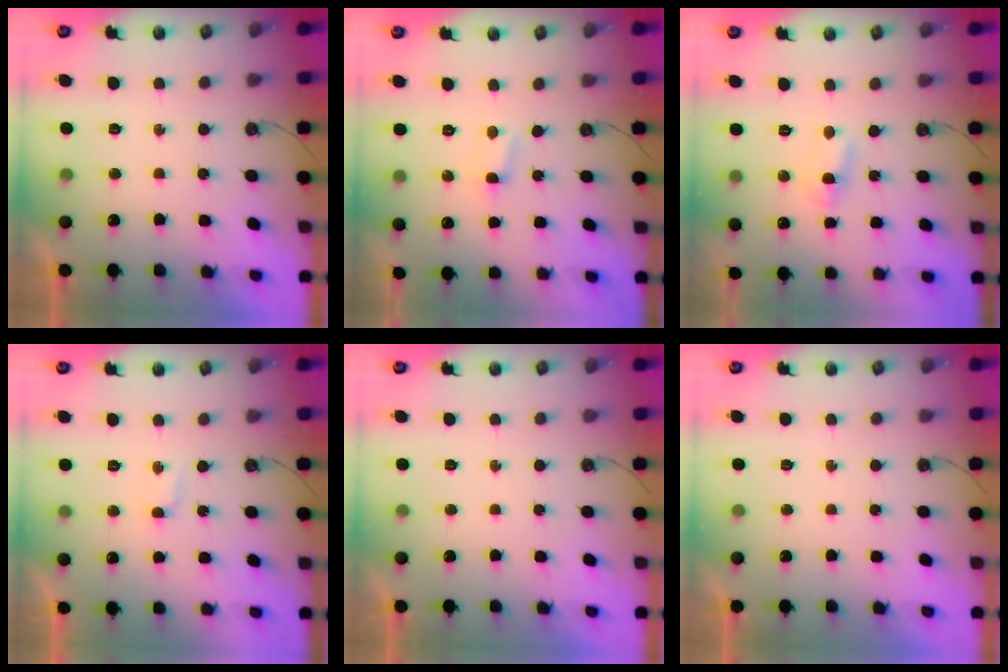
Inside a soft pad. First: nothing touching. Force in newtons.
{"total": 1.3, "press": 1.3, "slide": 0.2}
{"total": 1.8, "press": 1.8, "slide": 0.3}
{"total": 1.6, "press": 1.4, "slide": 0.7}
{"total": 0.0}
{"total": 0.0}